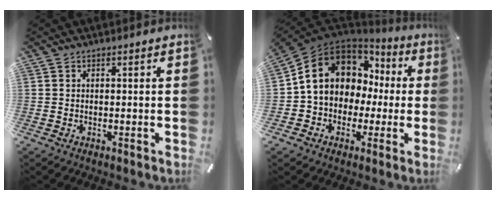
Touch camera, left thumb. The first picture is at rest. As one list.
[{"total": 12.2, "force": [3.0, 10.3, 5.8], "torque": [-0.122, -0.016, 0.061]}]